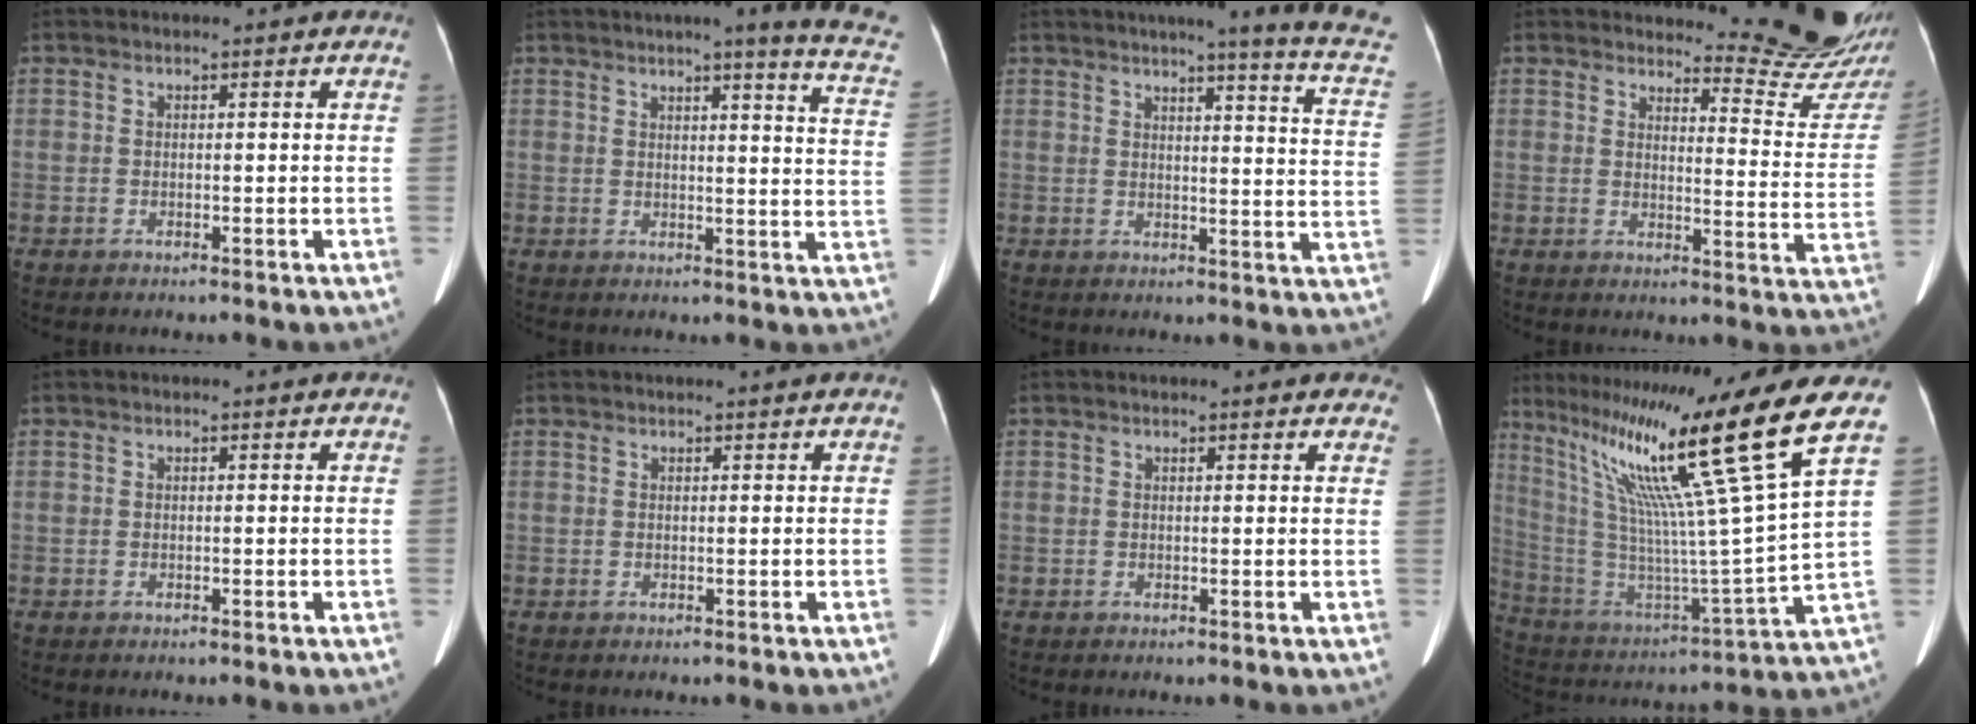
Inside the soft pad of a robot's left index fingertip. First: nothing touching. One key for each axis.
{"total": 12.8, "fx": 10.3, "fy": -0.5, "fz": 7.6, "tx": -0.087, "ty": -0.065, "tz": 0.089}
{"total": 14.0, "fx": 11.9, "fy": -1.6, "fz": 7.2, "tx": -0.092, "ty": -0.088, "tz": 0.113}
{"total": 12.4, "fx": 12.2, "fy": -0.1, "fz": 2.0, "tx": -0.012, "ty": -0.129, "tz": 0.123}
{"total": 0.0}
{"total": 1.9, "fx": 1.7, "fy": -0.4, "fz": 0.7, "tx": -0.008, "ty": -0.008, "tz": 0.016}
{"total": 6.7, "fx": 6.0, "fy": 1.3, "fz": 2.7, "tx": -0.017, "ty": -0.013, "tz": 0.047}
{"total": 23.3, "fx": 15.2, "fy": -3.2, "fz": 17.4, "tx": -0.312, "ty": -0.054, "tz": 0.255}